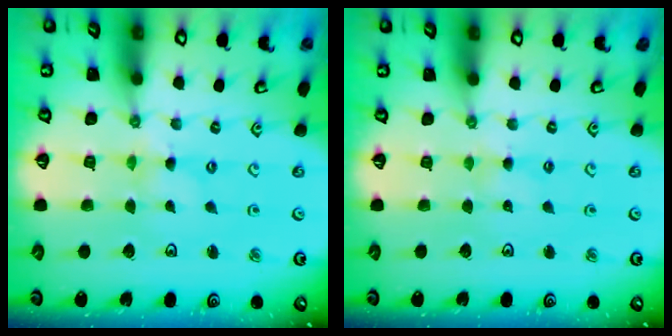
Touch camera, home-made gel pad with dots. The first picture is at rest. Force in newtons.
{"total": 1.7, "press": 1.6, "slide": 0.4}